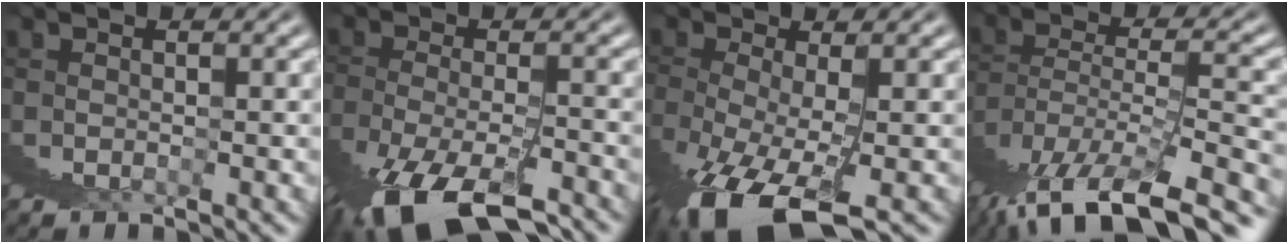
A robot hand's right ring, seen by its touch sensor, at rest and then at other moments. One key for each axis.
{"total": 6.6, "fx": -4.8, "fy": 1.9, "fz": 4.1, "tx": -0.088, "ty": -0.025, "tz": -0.064}
{"total": 5.4, "fx": -3.5, "fy": 1.4, "fz": 3.9, "tx": -0.079, "ty": -0.024, "tz": -0.040}
{"total": 6.7, "fx": -2.7, "fy": 3.1, "fz": 5.3, "tx": -0.088, "ty": 0.003, "tz": -0.041}